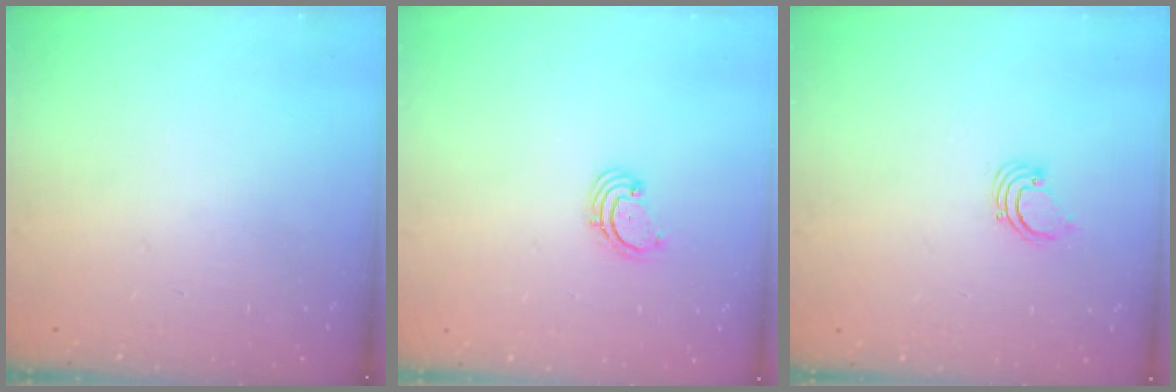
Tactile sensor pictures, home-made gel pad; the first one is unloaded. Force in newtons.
{"total": 1.6, "press": 1.6, "slide": 0.2}
{"total": 2.2, "press": 2.2, "slide": 0.2}